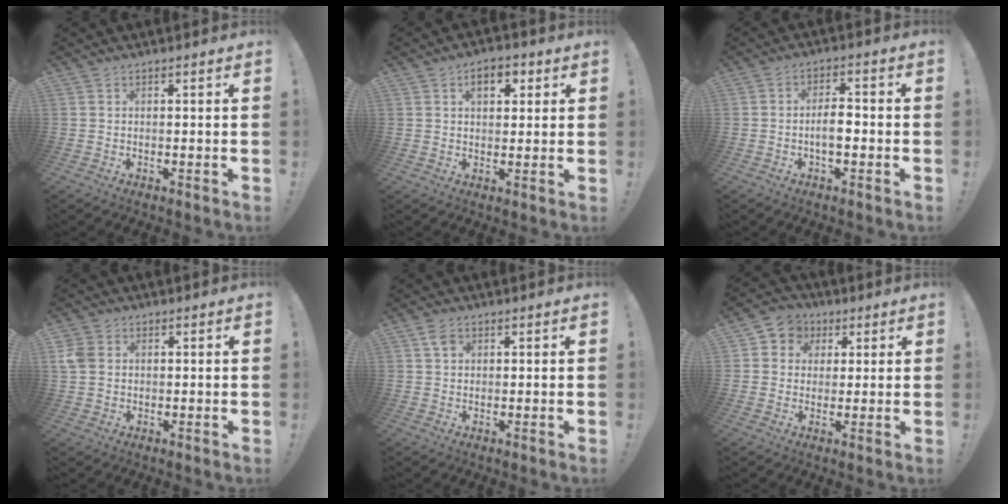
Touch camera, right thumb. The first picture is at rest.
{"total": 6.3, "force": [2.5, 3.9, 4.3], "torque": [-0.060, 0.003, 0.040]}
{"total": 5.8, "force": [-1.5, 2.4, 5.0], "torque": [-0.086, 0.008, -0.030]}
{"total": 5.8, "force": [1.2, 4.7, 3.2], "torque": [-0.061, 0.002, 0.023]}
{"total": 2.8, "force": [1.4, 1.9, 1.4], "torque": [-0.012, -0.002, 0.024]}
{"total": 6.3, "force": [1.1, 6.0, 1.5], "torque": [-0.022, 0.002, 0.025]}